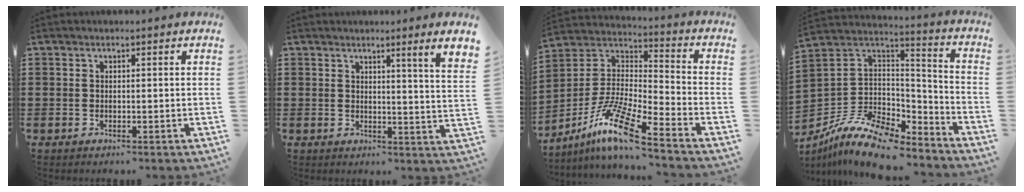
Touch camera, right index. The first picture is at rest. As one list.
[{"total": 3.0, "force": [2.1, -1.1, 1.8], "torque": [-0.027, -0.023, 0.029]}, {"total": 12.2, "force": [-9.0, 1.2, 8.2], "torque": [-0.175, -0.001, -0.180]}, {"total": 12.3, "force": [-9.4, 5.1, 6.1], "torque": [-0.132, 0.022, -0.175]}]